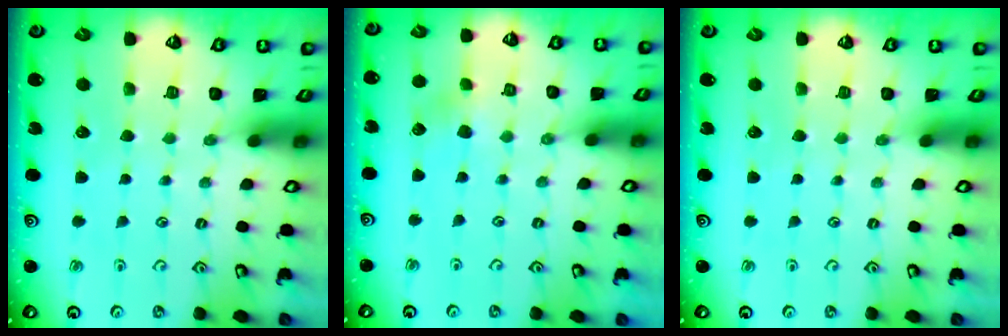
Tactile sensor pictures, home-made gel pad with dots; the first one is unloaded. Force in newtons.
{"total": 3.8, "press": 3.7, "slide": 0.4}
{"total": 0.0}